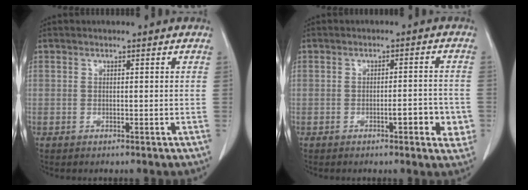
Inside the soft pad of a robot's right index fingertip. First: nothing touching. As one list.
[{"total": 5.3, "force": [-2.0, 1.3, 4.7], "torque": [-0.055, 0.003, -0.023]}]